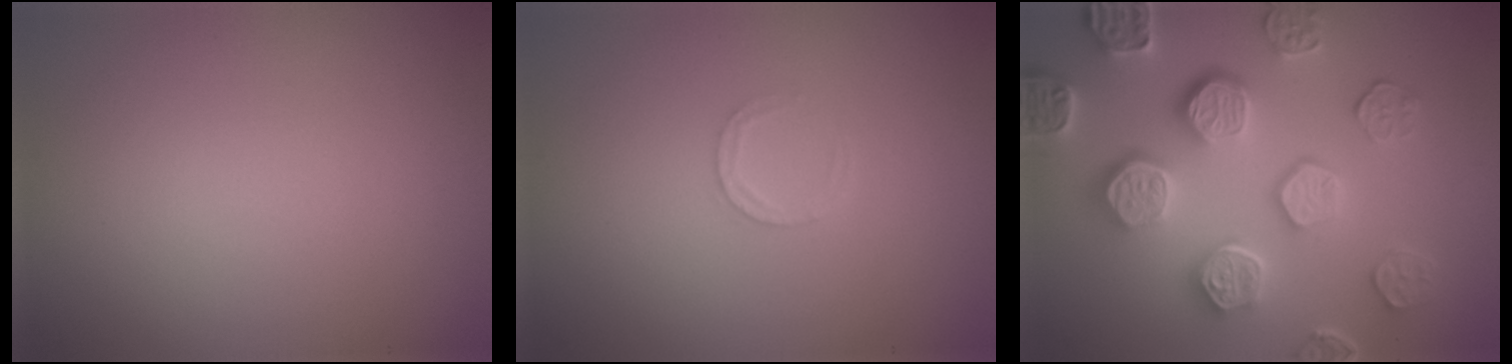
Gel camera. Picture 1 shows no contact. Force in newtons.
{"total": 1.3, "press": 1.3, "slide": 0.2}
{"total": 7.6, "press": 5.9, "slide": 4.8}